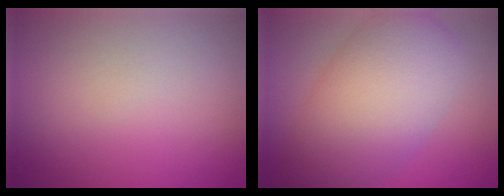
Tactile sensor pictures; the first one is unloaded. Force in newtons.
{"total": 9.6, "press": 9.6, "slide": 0.2}